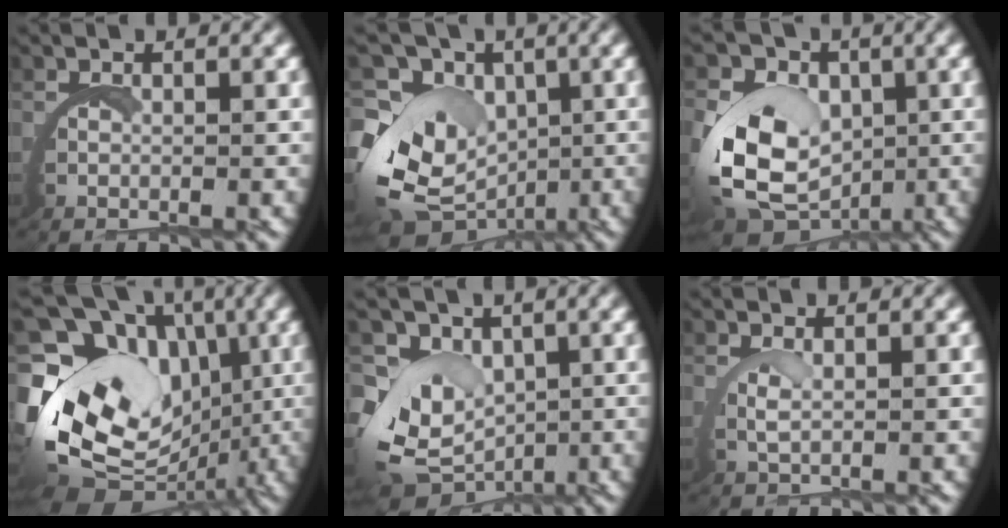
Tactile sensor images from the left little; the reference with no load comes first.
{"total": 11.3, "force": [-1.6, 9.2, 6.3], "torque": [-0.142, -0.052, -0.009]}
{"total": 10.2, "force": [-0.9, 8.1, 6.2], "torque": [-0.153, -0.038, -0.005]}
{"total": 18.0, "force": [-1.3, 13.8, 11.5], "torque": [-0.240, -0.063, -0.001]}
{"total": 9.0, "force": [-1.1, 7.5, 4.9], "torque": [-0.133, -0.052, 0.003]}
{"total": 1.4, "force": [1.1, -0.5, 0.8], "torque": [-0.025, -0.004, 0.024]}